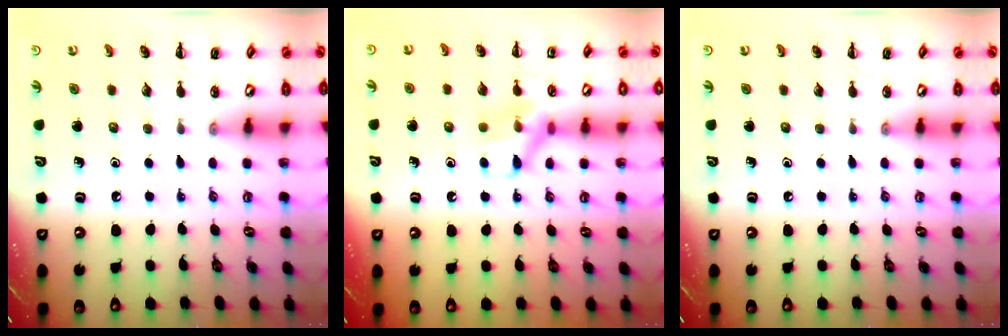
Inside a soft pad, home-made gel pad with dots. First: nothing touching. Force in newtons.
{"total": 9.5, "press": 9.4, "slide": 0.7}
{"total": 0.0}